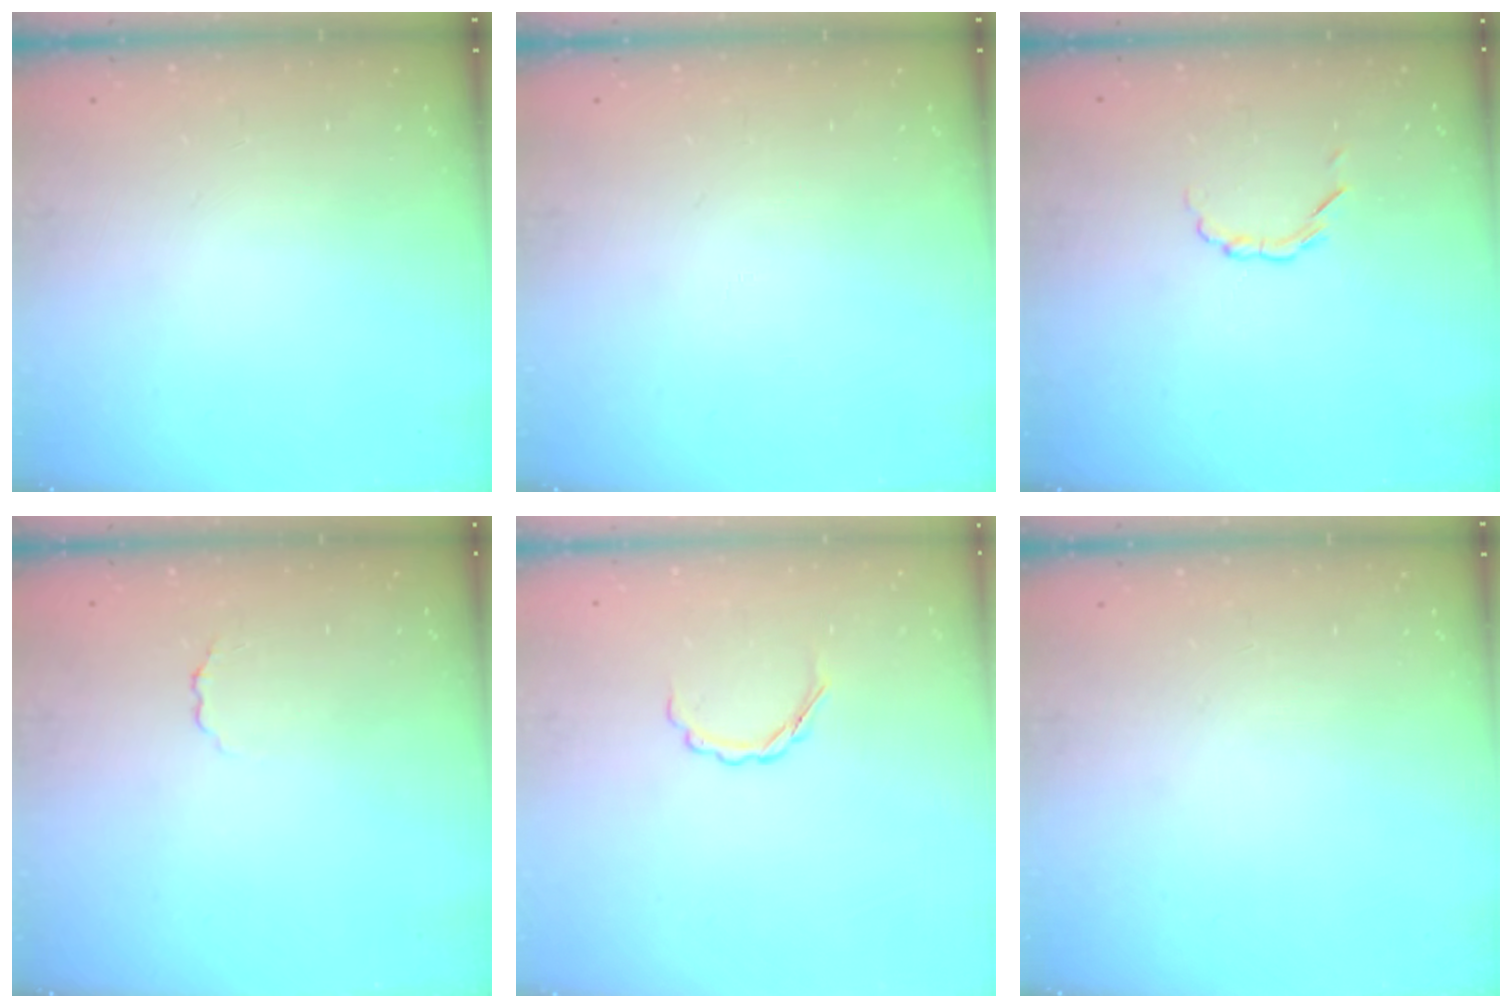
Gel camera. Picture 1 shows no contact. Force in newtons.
{"total": 0.0}
{"total": 2.1, "press": 2.0, "slide": 0.7}
{"total": 2.0, "press": 1.9, "slide": 0.6}
{"total": 3.3, "press": 3.2, "slide": 0.8}
{"total": 0.0}